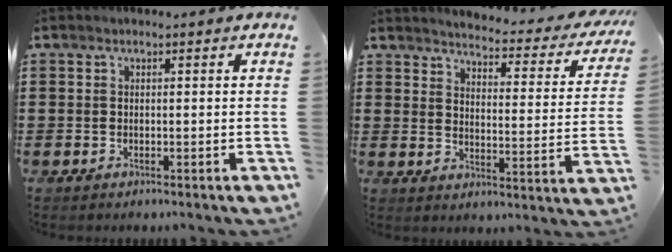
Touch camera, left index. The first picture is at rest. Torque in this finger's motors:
{"motor_torque": [2.14, 0.00, 0.56, 0.06]}